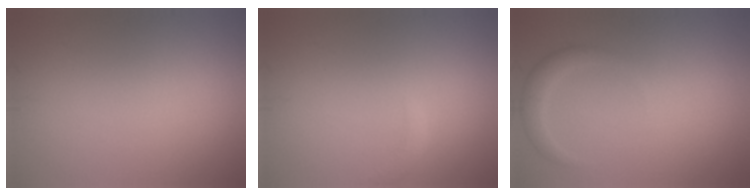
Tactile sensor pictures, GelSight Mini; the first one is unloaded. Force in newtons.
{"total": 1.0, "press": 0.9, "slide": 0.2}
{"total": 1.7, "press": 1.7, "slide": 0.1}